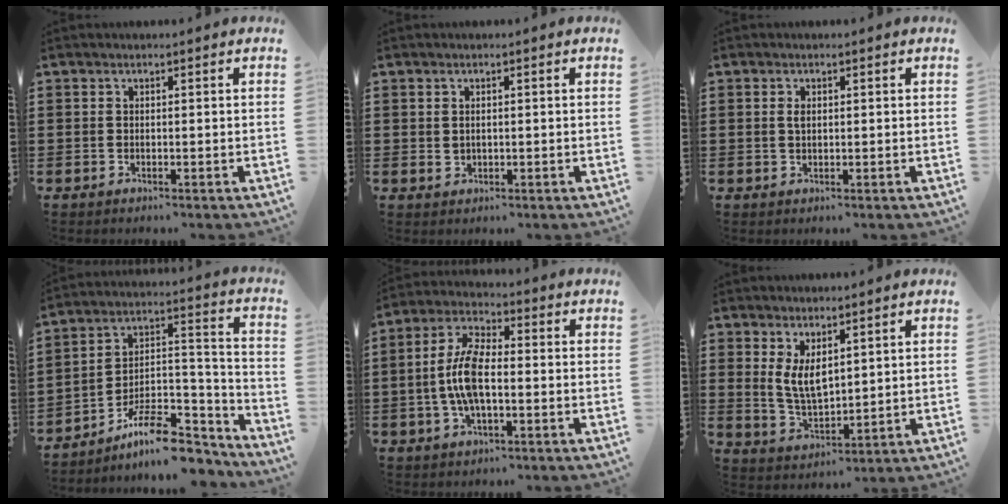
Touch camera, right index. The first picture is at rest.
{"total": 1.1, "force": [0.2, 0.8, 0.8], "torque": [-0.018, 0.007, 0.003]}
{"total": 1.3, "force": [0.3, 0.6, 1.1], "torque": [-0.023, 0.003, 0.005]}
{"total": 10.2, "force": [-8.3, 3.1, 5.0], "torque": [-0.078, 0.026, -0.157]}
{"total": 8.3, "force": [-1.0, 3.7, 7.3], "torque": [-0.166, 0.002, -0.025]}
{"total": 5.4, "force": [2.3, 2.7, 4.0], "torque": [-0.093, -0.003, 0.041]}